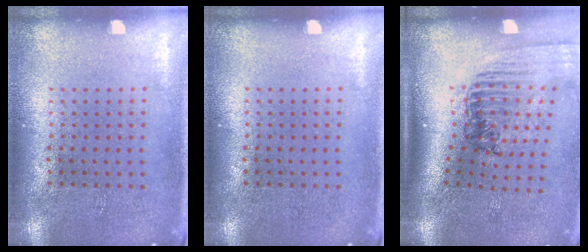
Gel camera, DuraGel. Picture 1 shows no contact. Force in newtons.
{"total": 0.0}
{"total": 1.7, "press": 1.5, "slide": 0.7}